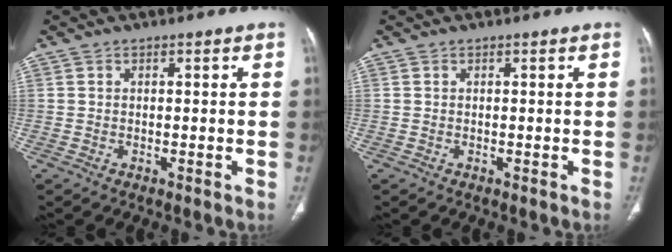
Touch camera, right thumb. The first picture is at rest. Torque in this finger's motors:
{"motor_torque": [0.17, 0.17, -0.03, -0.01, 0.00]}